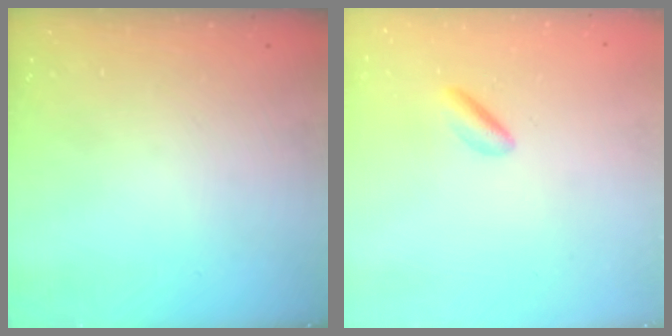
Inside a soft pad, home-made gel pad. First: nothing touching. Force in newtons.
{"total": 2.6, "press": 2.4, "slide": 0.9}